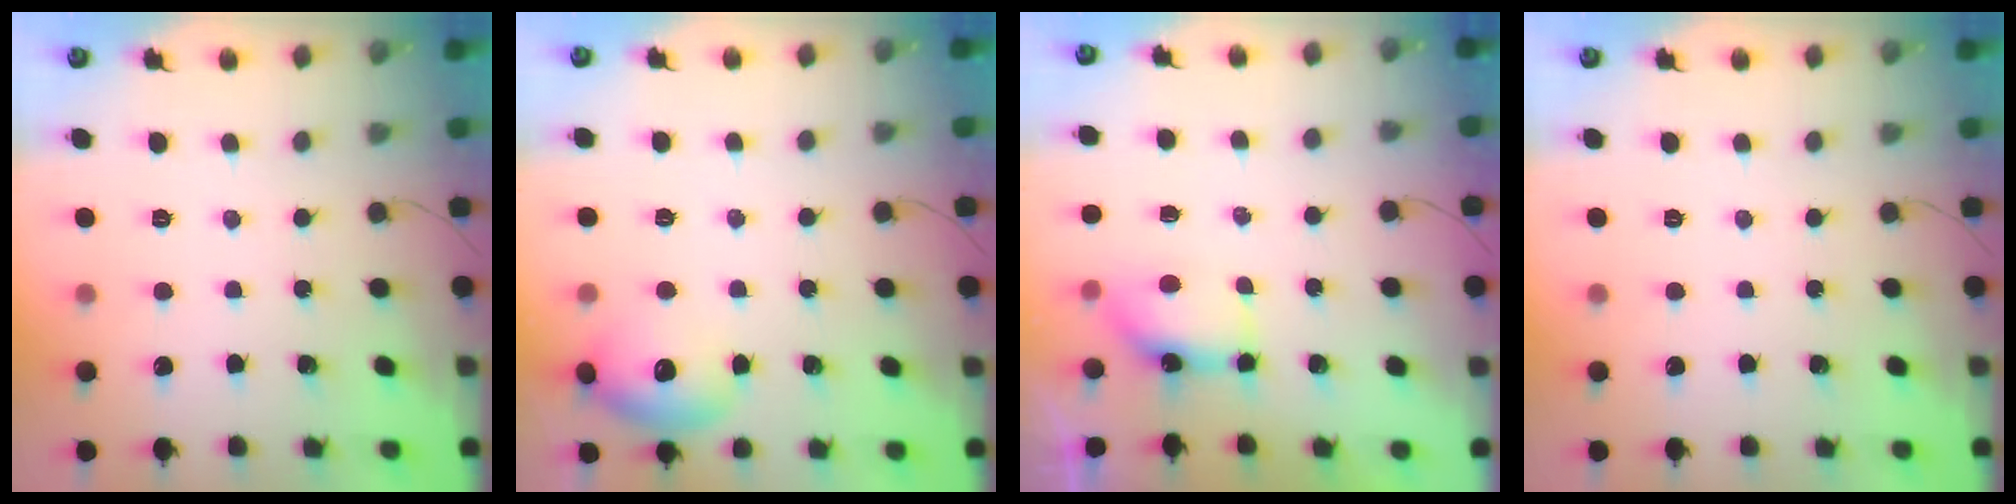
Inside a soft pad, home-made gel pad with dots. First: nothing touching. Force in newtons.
{"total": 11.5, "press": 11.4, "slide": 1.3}
{"total": 5.5, "press": 5.5, "slide": 0.4}
{"total": 0.0}